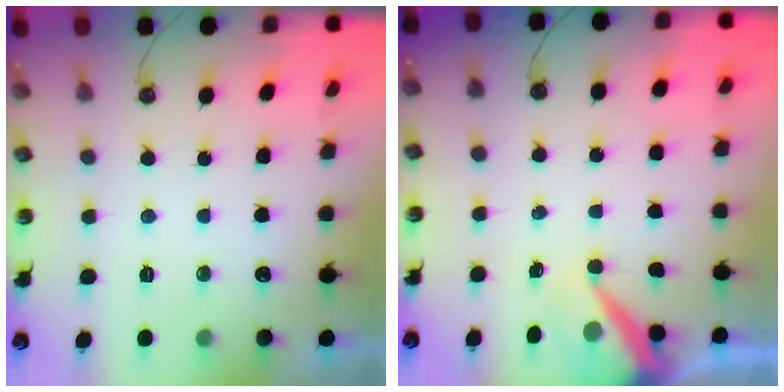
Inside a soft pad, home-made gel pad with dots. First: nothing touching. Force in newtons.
{"total": 8.5, "press": 8.5, "slide": 0.8}